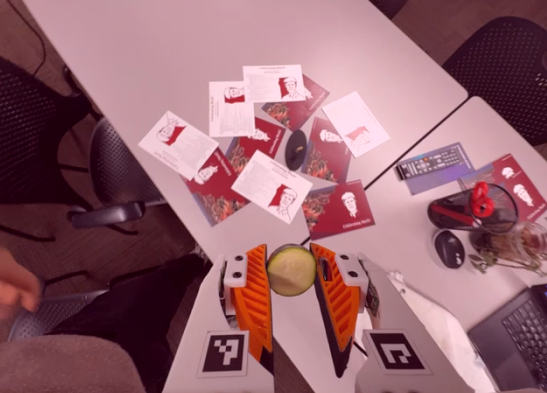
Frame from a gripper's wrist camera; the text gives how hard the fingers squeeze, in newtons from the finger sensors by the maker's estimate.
{"total": 13.0, "left": 13.5, "right": 12.5}